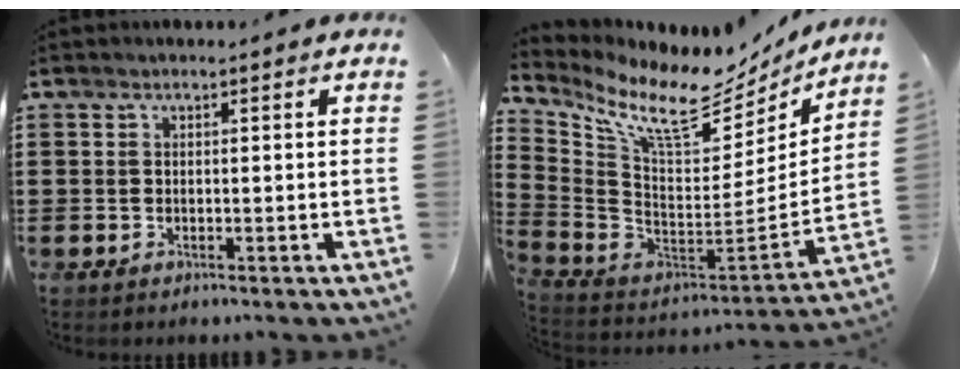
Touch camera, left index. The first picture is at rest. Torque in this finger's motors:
{"motor_torque": [2.14, 0.00, 0.24, 0.12]}